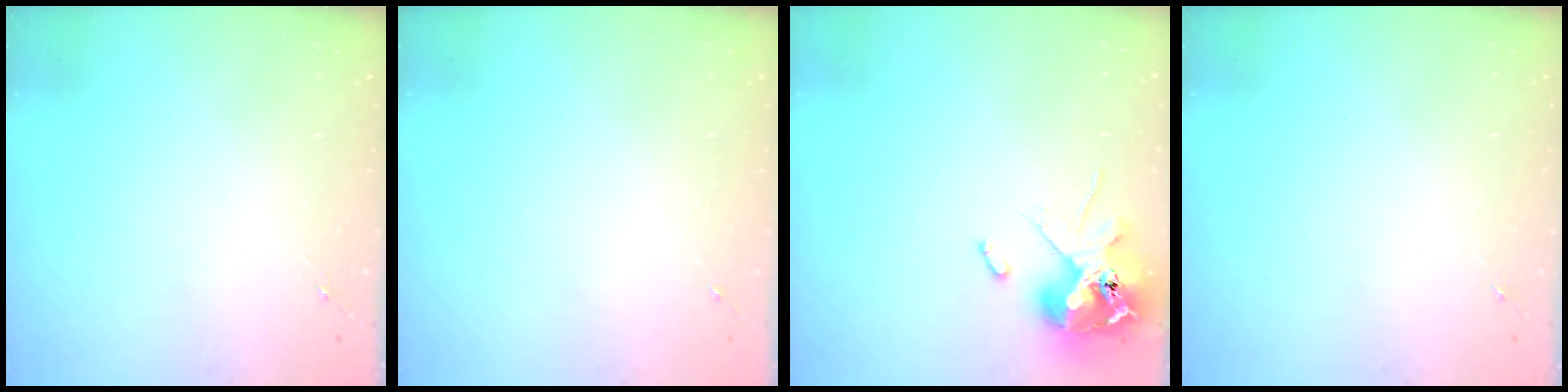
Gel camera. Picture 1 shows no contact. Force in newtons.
{"total": 0.0}
{"total": 12.7, "press": 12.5, "slide": 2.1}
{"total": 0.0}